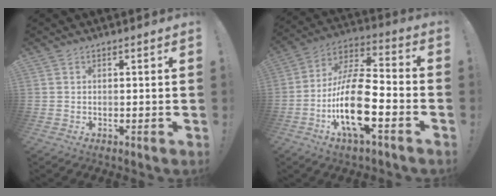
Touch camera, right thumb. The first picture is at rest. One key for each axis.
{"total": 20.6, "fx": -6.0, "fy": 8.0, "fz": 18.0, "tx": -0.342, "ty": 0.024, "tz": -0.103}